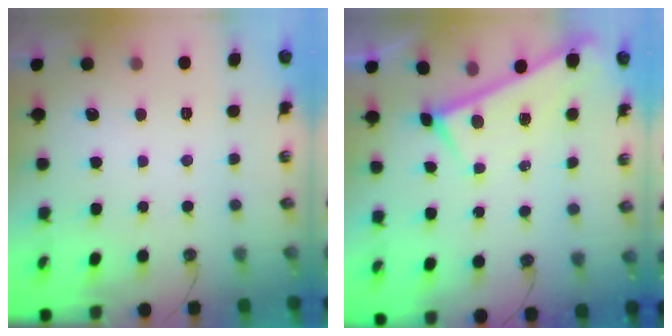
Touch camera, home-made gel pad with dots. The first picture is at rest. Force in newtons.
{"total": 0.0}